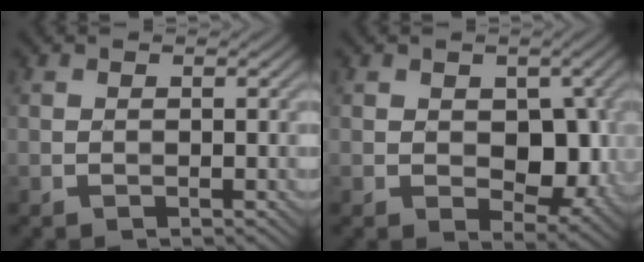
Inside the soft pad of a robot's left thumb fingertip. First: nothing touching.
{"total": 7.2, "force": [-0.4, 4.6, 5.6], "torque": [-0.091, -0.012, -0.002]}